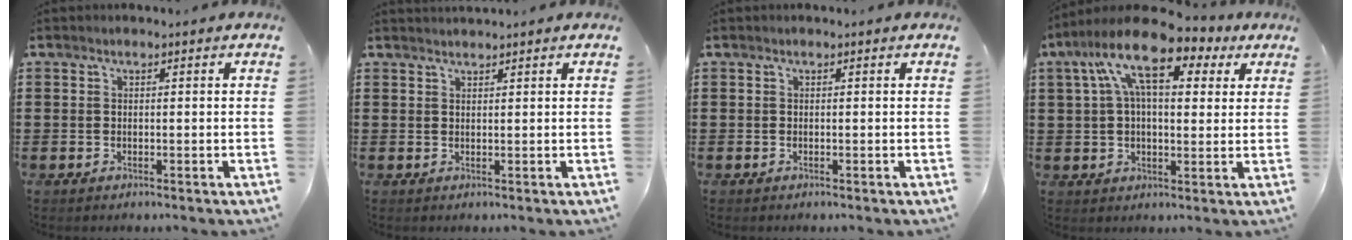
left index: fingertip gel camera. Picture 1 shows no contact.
{"total": 0.9, "force": [0.9, -0.1, 0.1], "torque": [-0.003, -0.002, 0.019]}
{"total": 0.0}
{"total": 12.6, "force": [6.5, 5.2, 9.5], "torque": [-0.196, -0.006, 0.113]}